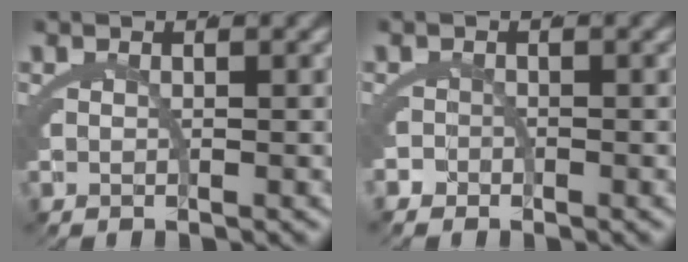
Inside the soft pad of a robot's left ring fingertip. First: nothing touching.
{"total": 1.0, "force": [-1.0, 0.3, -0.2], "torque": [0.007, -0.005, -0.019]}